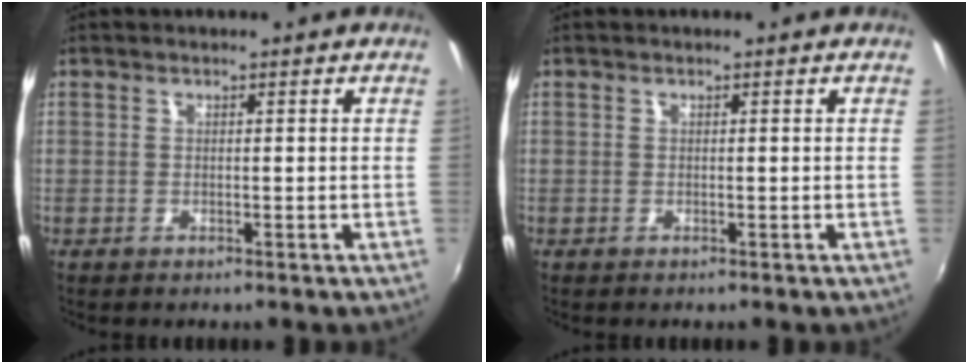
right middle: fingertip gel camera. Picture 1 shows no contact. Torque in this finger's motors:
{"motor_torque": [0.28, -0.22, 0.06, 0.02]}